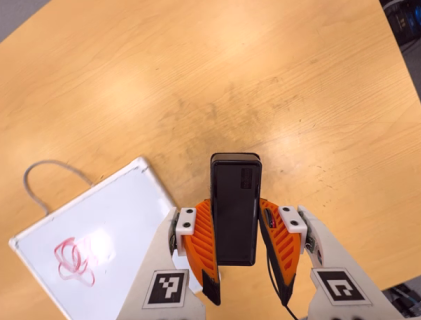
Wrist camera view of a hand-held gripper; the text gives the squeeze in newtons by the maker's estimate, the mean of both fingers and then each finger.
{"total": 3.5, "left": 2.0, "right": 5.0}